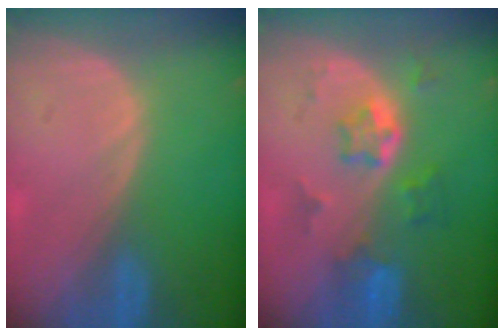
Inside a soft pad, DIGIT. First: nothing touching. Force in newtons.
{"total": 5.9, "press": 5.4, "slide": 2.5}